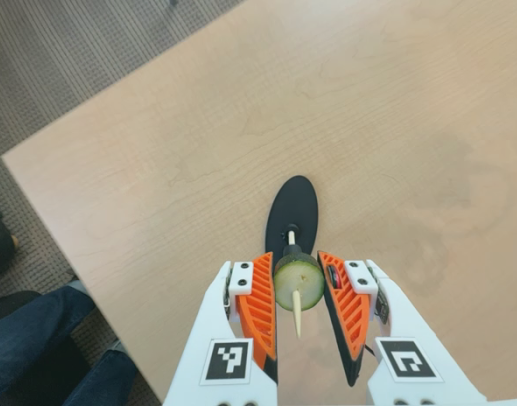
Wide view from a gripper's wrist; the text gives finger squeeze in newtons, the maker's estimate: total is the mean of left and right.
{"total": 10.6, "left": 10.9, "right": 10.4}